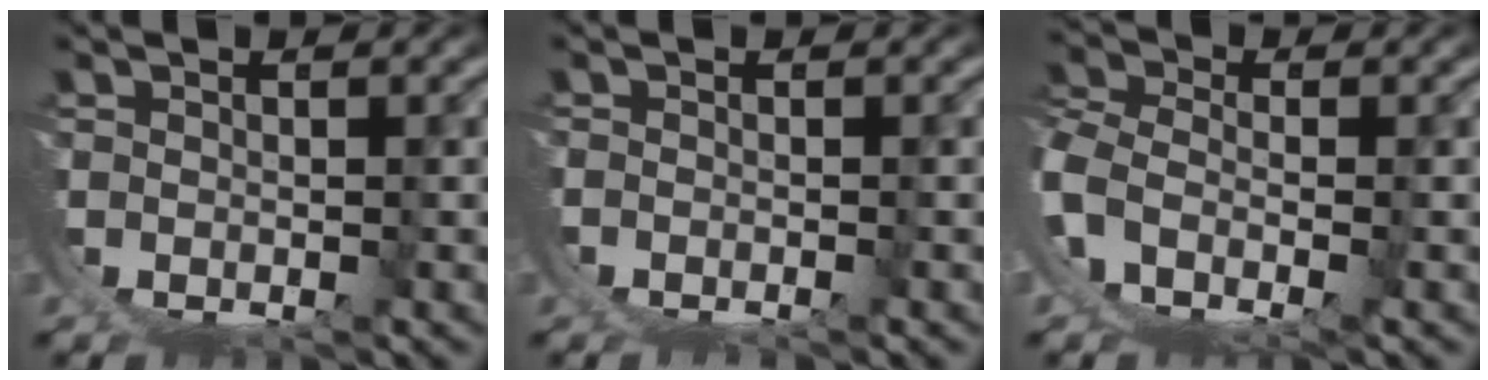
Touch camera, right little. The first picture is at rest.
{"total": 1.4, "force": [-1.3, 0.5, 0.5], "torque": [-0.009, -0.005, -0.016]}
{"total": 5.1, "force": [-1.6, 2.9, 3.9], "torque": [-0.107, -0.029, -0.016]}